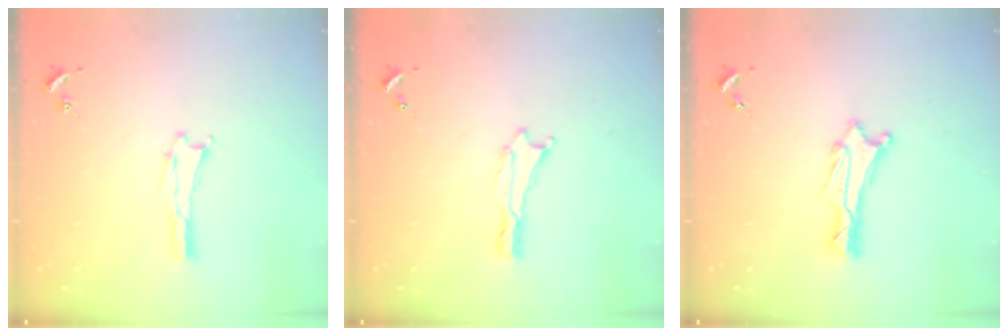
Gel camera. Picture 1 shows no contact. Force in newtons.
{"total": 0.0}
{"total": 0.9, "press": 0.8, "slide": 0.1}